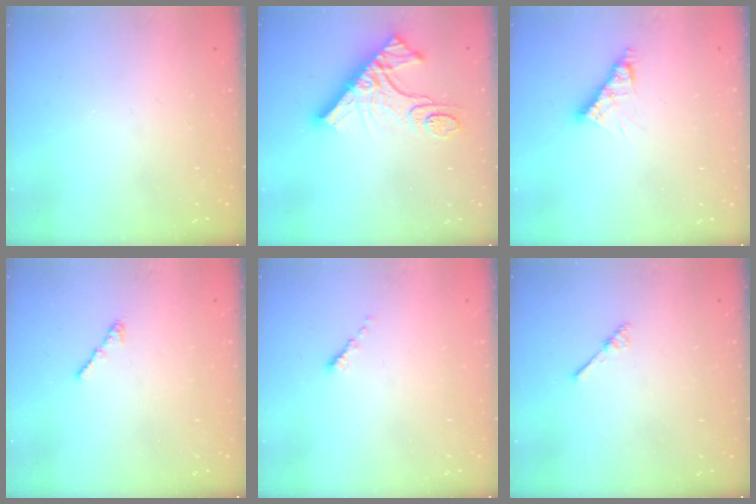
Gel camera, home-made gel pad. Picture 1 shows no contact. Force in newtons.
{"total": 14.8, "press": 14.7, "slide": 1.5}
{"total": 5.9, "press": 5.9, "slide": 0.5}
{"total": 1.3, "press": 1.2, "slide": 0.6}
{"total": 0.6, "press": 0.5, "slide": 0.2}
{"total": 3.0, "press": 3.0, "slide": 0.3}